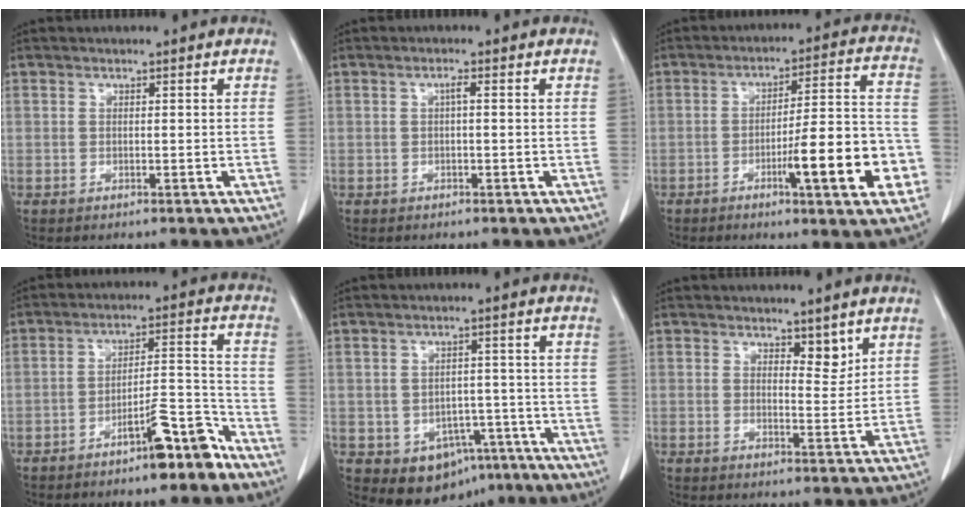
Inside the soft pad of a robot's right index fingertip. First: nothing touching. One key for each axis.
{"total": 1.0, "fx": 0.1, "fy": 0.1, "fz": 1.0, "tx": -0.018, "ty": 0.003, "tz": 0.002}
{"total": 14.9, "fx": -5.3, "fy": 1.6, "fz": 13.8, "tx": -0.187, "ty": 0.012, "tz": -0.075}
{"total": 8.6, "fx": -6.1, "fy": 1.5, "fz": 5.9, "tx": -0.088, "ty": 0.021, "tz": -0.095}
{"total": 8.4, "fx": -4.4, "fy": 6.1, "fz": 3.7, "tx": -0.041, "ty": 0.017, "tz": -0.050}
{"total": 3.1, "fx": 2.2, "fy": 1.3, "fz": 1.8, "tx": -0.020, "ty": -0.011, "tz": 0.035}